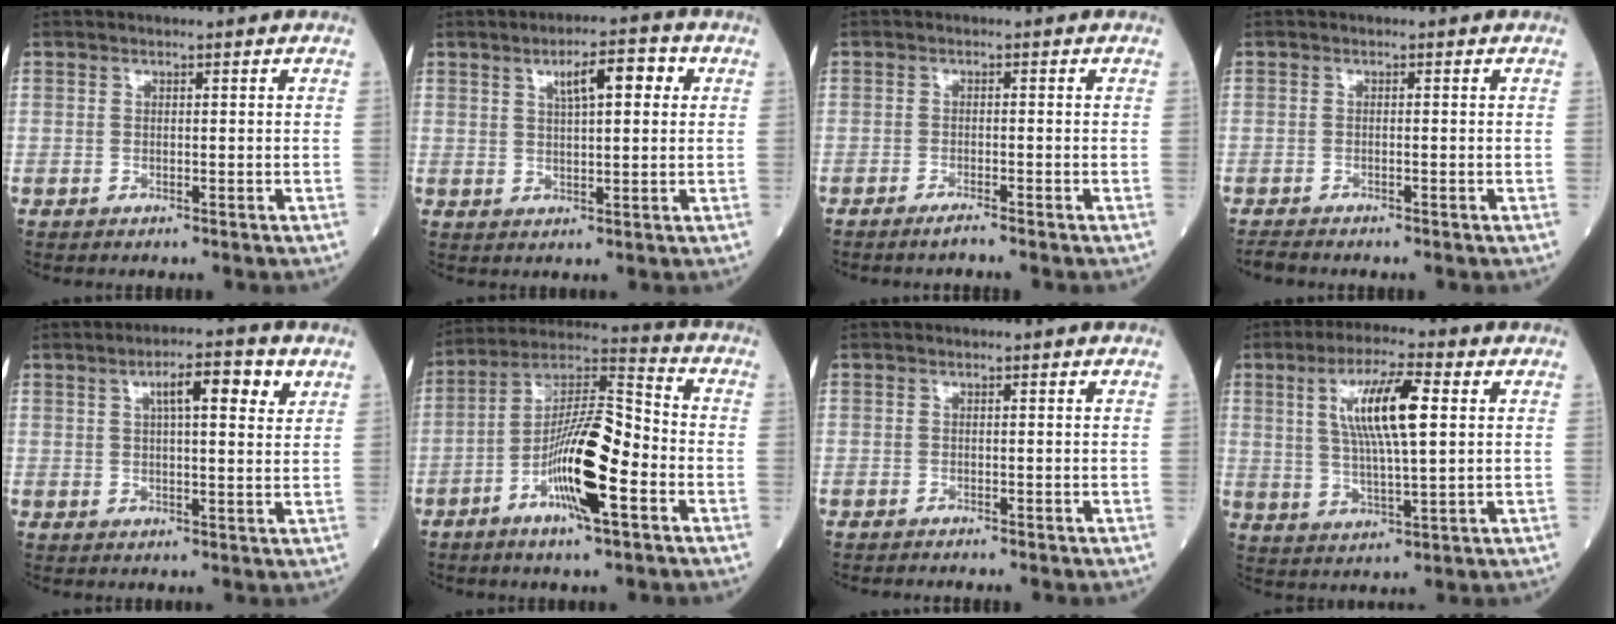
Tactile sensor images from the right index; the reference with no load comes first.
{"total": 6.5, "force": [2.4, 1.6, 5.9], "torque": [-0.093, 0.015, 0.036]}
{"total": 1.6, "force": [-1.4, -0.2, 0.7], "torque": [-0.016, -0.001, -0.028]}
{"total": 1.4, "force": [-1.2, 0.0, 0.6], "torque": [-0.015, -0.004, -0.024]}
{"total": 7.0, "force": [3.1, 1.5, 6.1], "torque": [-0.095, 0.011, 0.042]}
{"total": 14.5, "force": [-5.0, 2.5, 13.4], "torque": [-0.246, 0.009, -0.089]}
{"total": 1.1, "force": [-1.0, 0.0, 0.3], "torque": [-0.006, -0.001, -0.015]}
{"total": 10.8, "force": [2.8, 1.6, 10.3], "torque": [-0.195, 0.008, 0.052]}